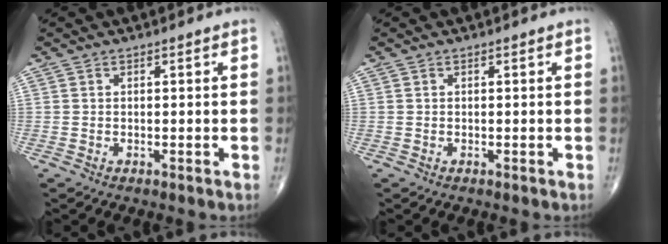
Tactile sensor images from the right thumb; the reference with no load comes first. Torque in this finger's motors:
{"motor_torque": [0.02, 0.02, -0.11, 0.03, 0.00]}